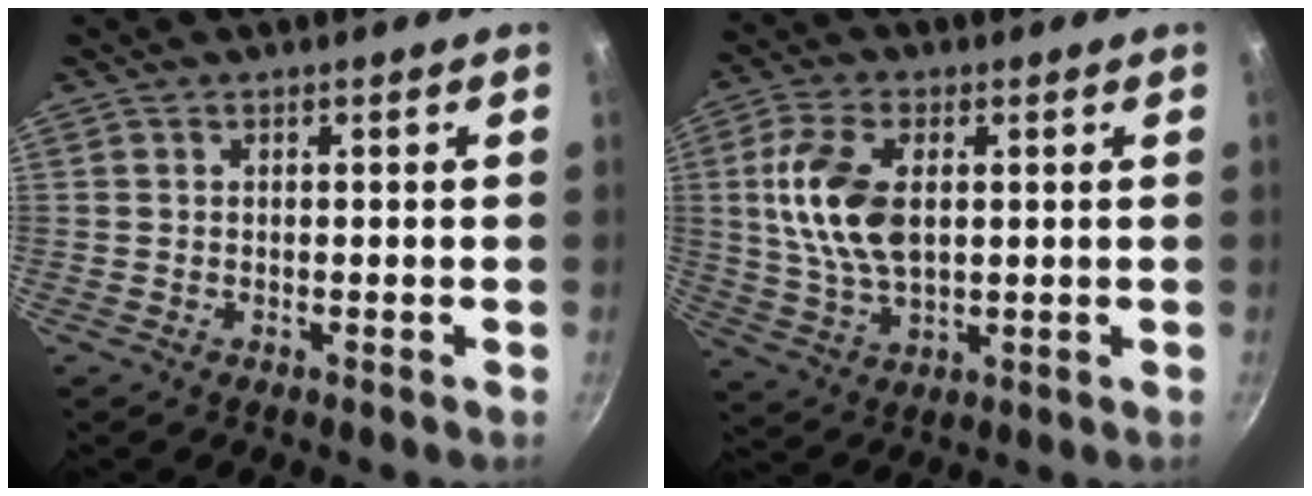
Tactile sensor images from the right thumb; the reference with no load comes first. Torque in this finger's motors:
{"motor_torque": [-0.62, 1.07, 1.36, 0.18, 0.41]}